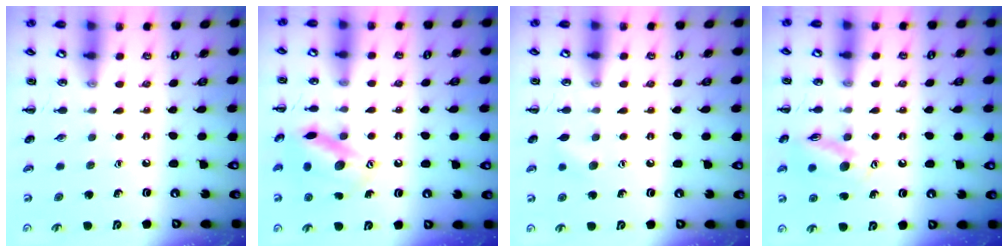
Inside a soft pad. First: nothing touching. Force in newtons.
{"total": 14.3, "press": 14.3, "slide": 0.8}
{"total": 6.5, "press": 6.3, "slide": 1.7}
{"total": 13.3, "press": 13.2, "slide": 1.4}